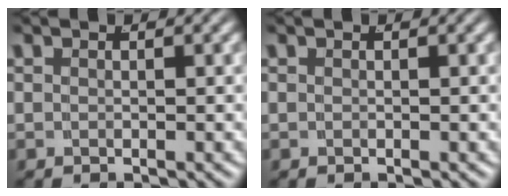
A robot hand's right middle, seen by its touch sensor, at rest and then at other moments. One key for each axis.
{"total": 0.0}